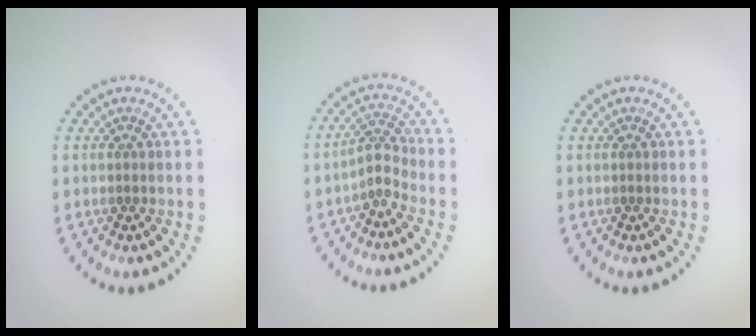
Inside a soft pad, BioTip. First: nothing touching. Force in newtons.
{"total": 2.2, "press": 1.6, "slide": 1.5}
{"total": 0.0}